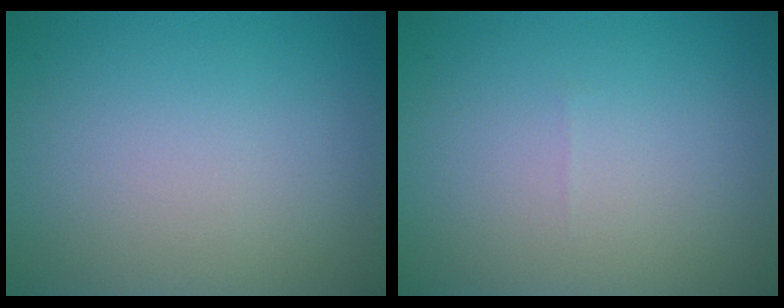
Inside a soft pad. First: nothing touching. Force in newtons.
{"total": 0.0}